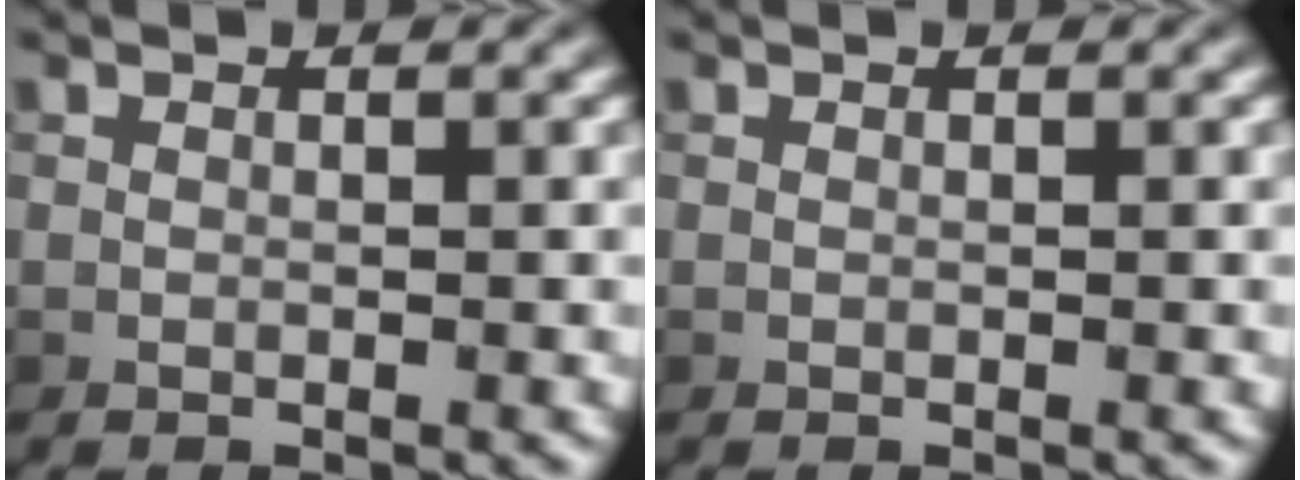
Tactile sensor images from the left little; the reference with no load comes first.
{"total": 0.0}